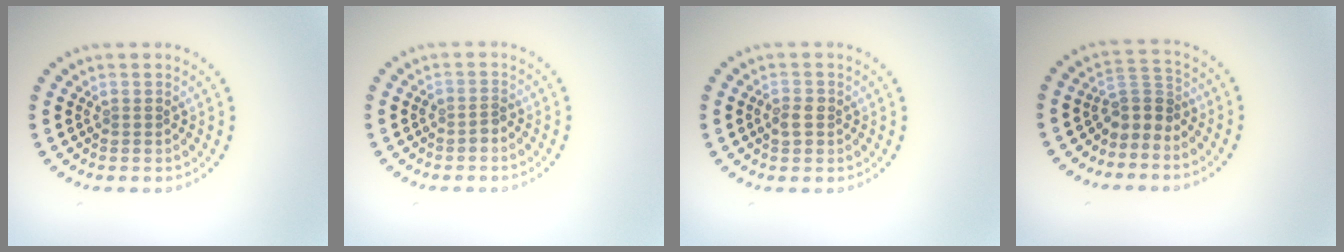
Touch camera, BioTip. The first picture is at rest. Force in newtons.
{"total": 1.1, "press": 0.8, "slide": 0.7}
{"total": 1.6, "press": 1.6, "slide": 0.3}
{"total": 2.8, "press": 2.2, "slide": 1.8}